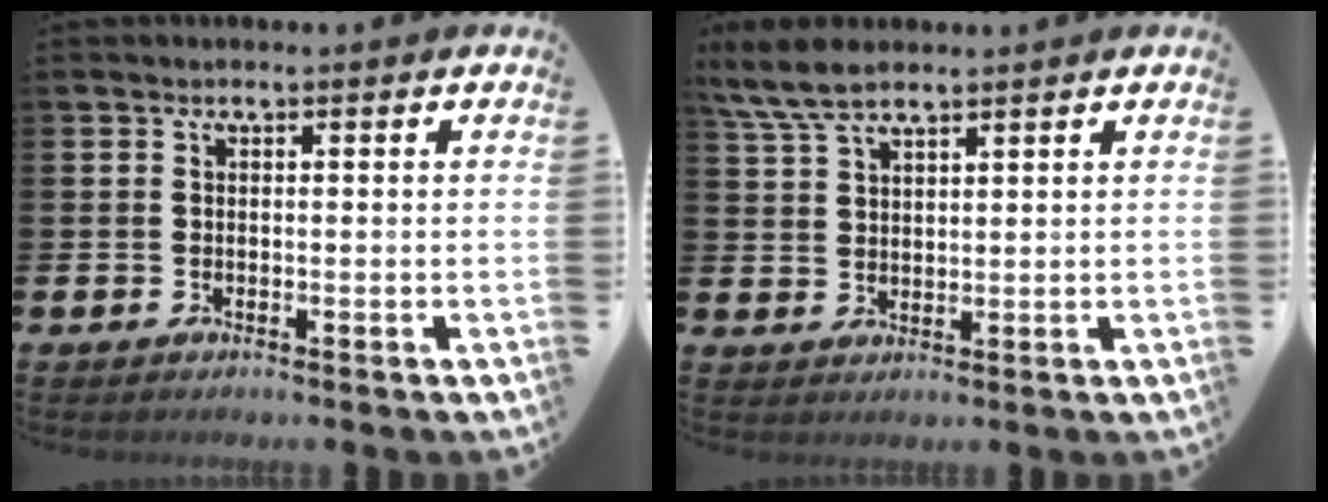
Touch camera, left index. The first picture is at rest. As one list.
[{"total": 6.1, "force": [5.1, 1.8, 3.0], "torque": [-0.067, -0.012, 0.094]}]